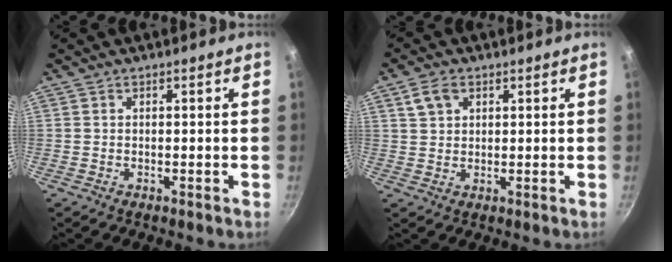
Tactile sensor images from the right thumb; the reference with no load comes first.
{"total": 4.4, "force": [2.0, 3.0, 2.4], "torque": [-0.032, 0.001, 0.038]}